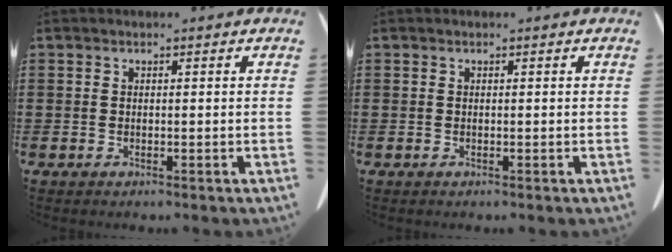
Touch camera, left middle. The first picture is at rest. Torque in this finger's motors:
{"motor_torque": [-0.04, 0.06, 0.00, 0.01]}